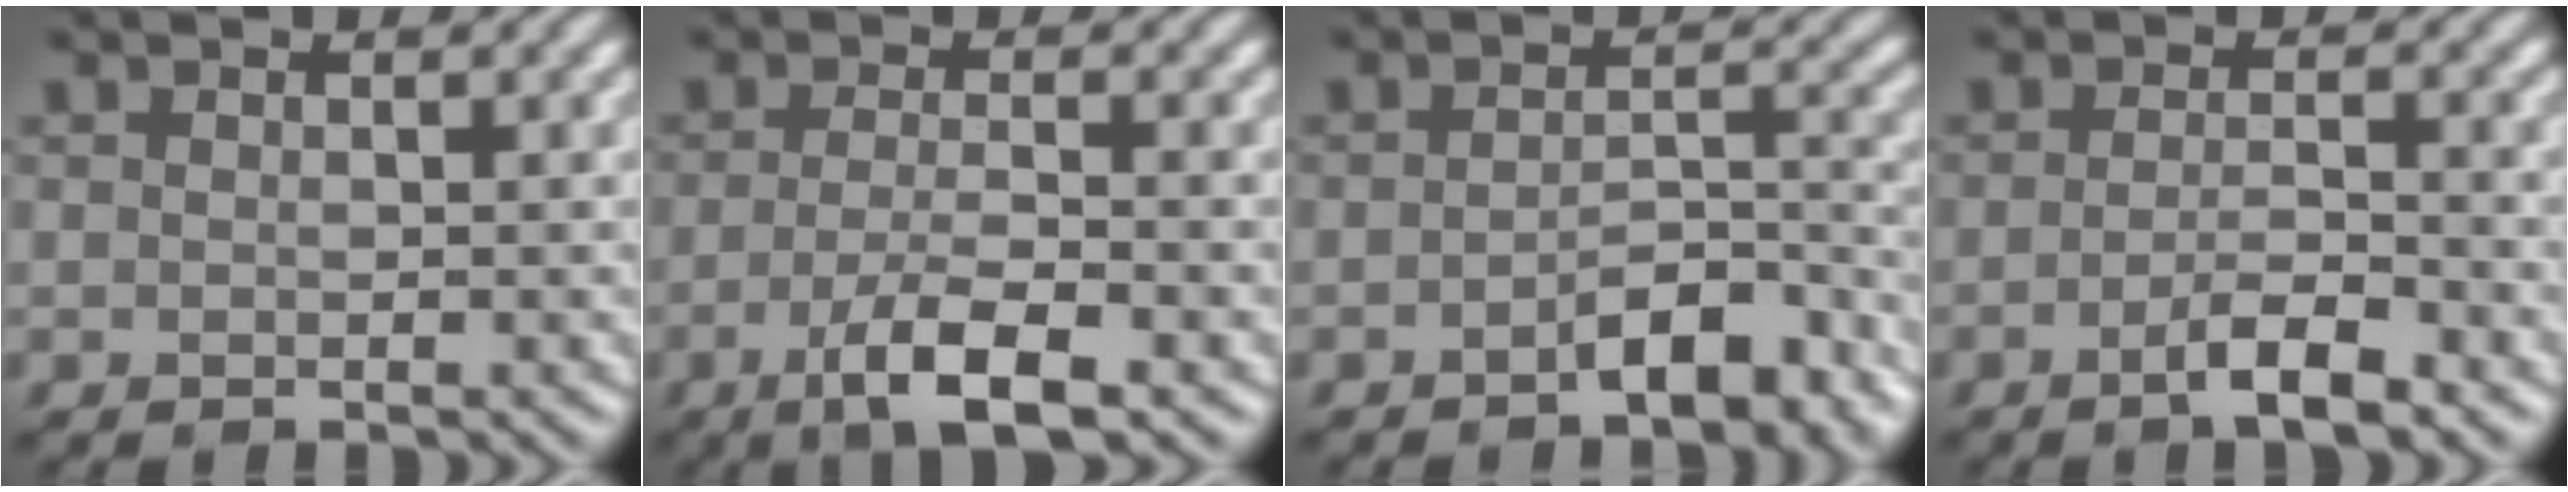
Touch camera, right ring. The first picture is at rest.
{"total": 4.6, "force": [-2.2, 1.1, 3.9], "torque": [-0.071, -0.002, -0.044]}
{"total": 4.5, "force": [-3.0, 1.6, 3.0], "torque": [-0.039, 0.009, -0.048]}
{"total": 3.2, "force": [-1.8, 0.6, 2.6], "torque": [-0.041, 0.006, -0.038]}